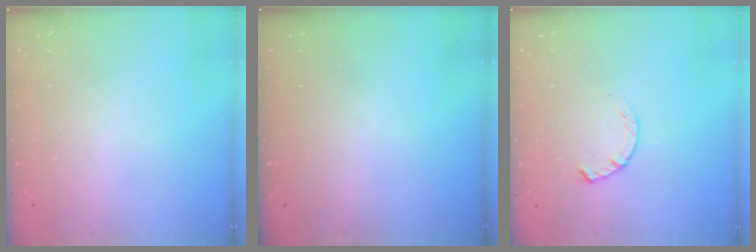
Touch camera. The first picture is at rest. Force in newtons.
{"total": 0.0}
{"total": 1.8, "press": 1.8, "slide": 0.3}